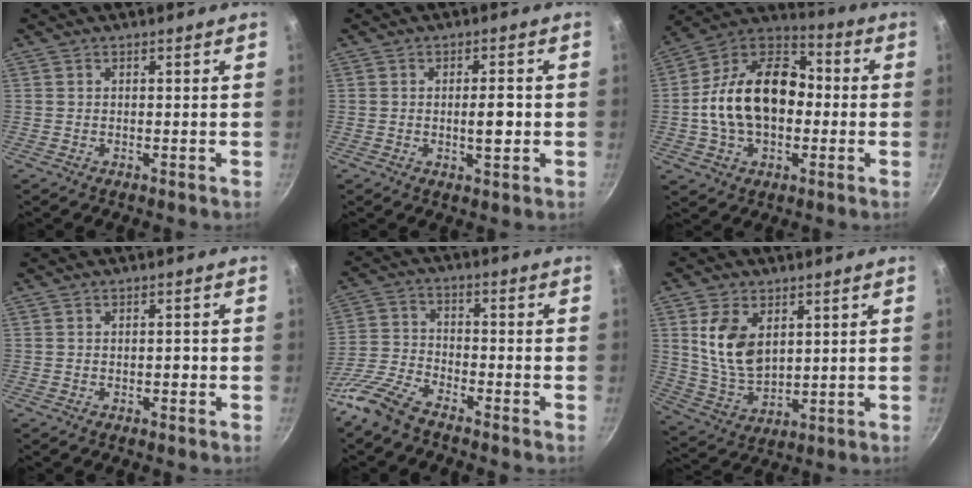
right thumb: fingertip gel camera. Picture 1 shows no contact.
{"total": 4.6, "force": [-0.5, 1.7, 4.3], "torque": [-0.054, 0.004, -0.007]}
{"total": 20.0, "force": [-1.0, 13.5, 14.7], "torque": [-0.227, 0.047, -0.033]}
{"total": 1.2, "force": [-0.3, 0.8, 0.9], "torque": [-0.006, 0.004, -0.007]}
{"total": 9.0, "force": [-7.0, 3.2, 4.6], "torque": [-0.101, 0.040, -0.158]}
{"total": 11.4, "force": [3.5, 7.2, 8.1], "torque": [-0.139, -0.026, 0.080]}